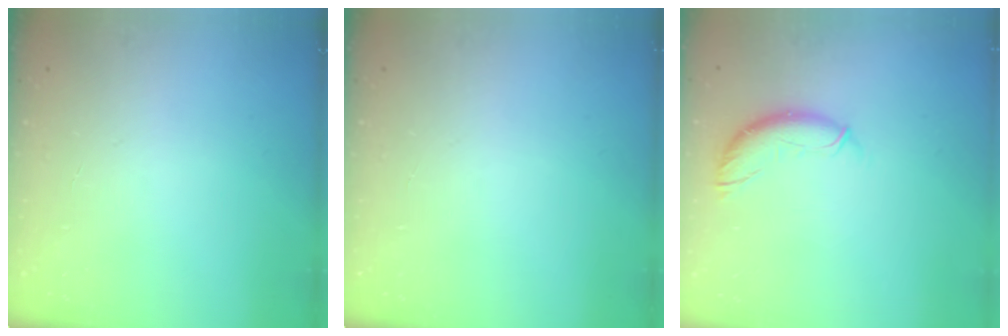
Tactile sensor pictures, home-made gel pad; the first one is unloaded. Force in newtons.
{"total": 0.0}
{"total": 11.1, "press": 11.1, "slide": 0.9}